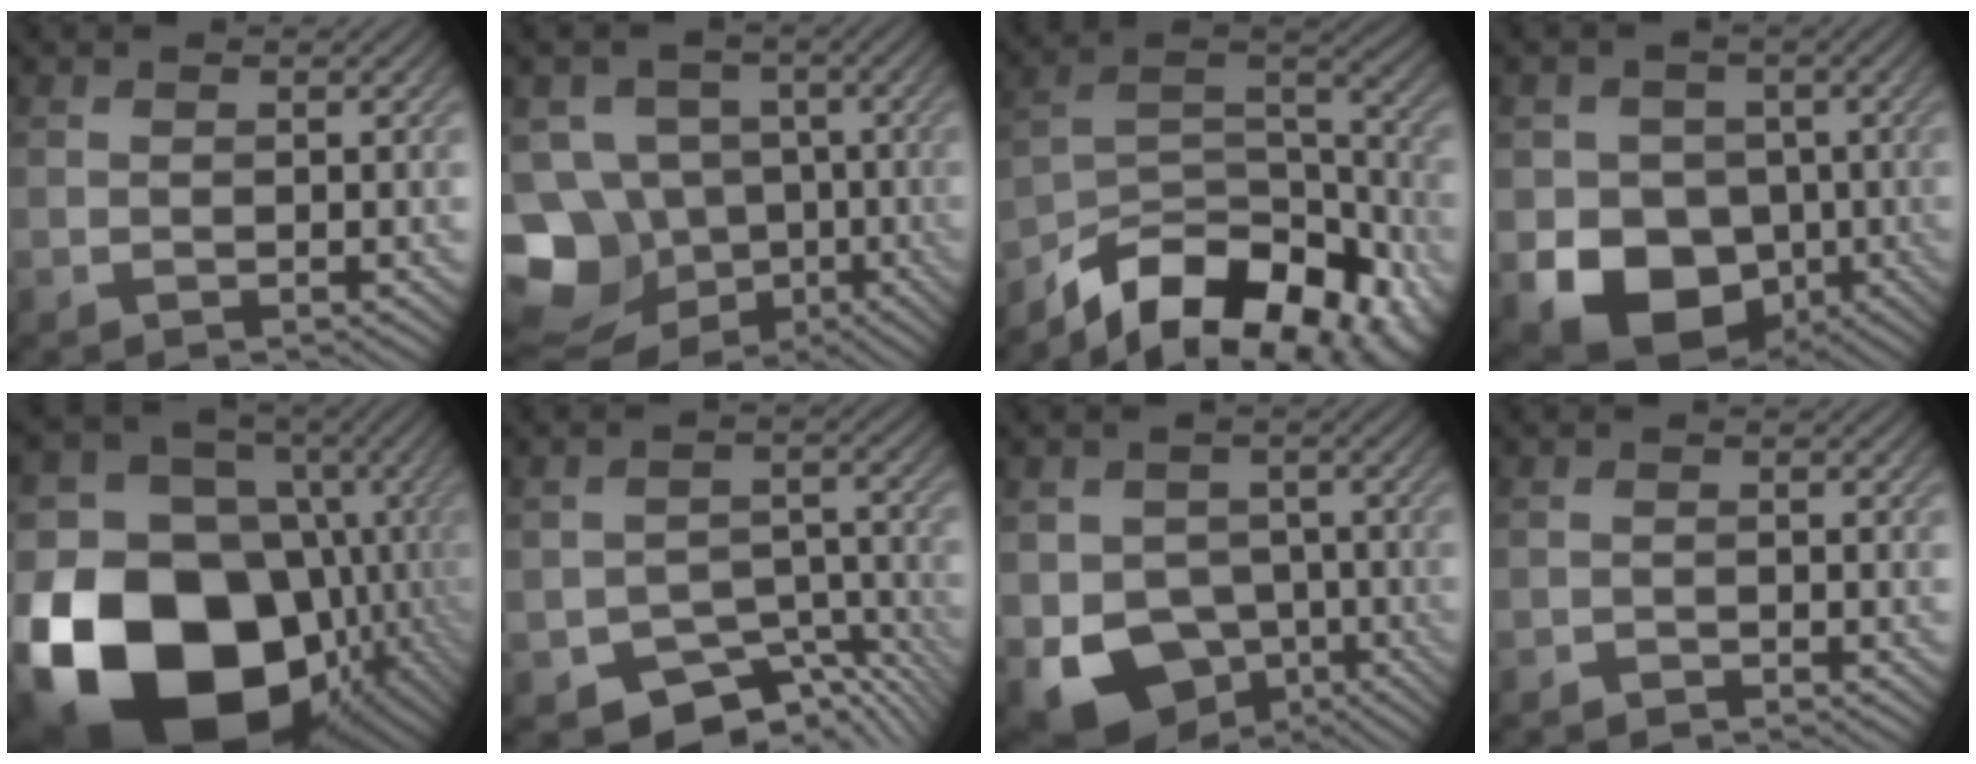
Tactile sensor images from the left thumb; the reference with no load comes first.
{"total": 14.8, "force": [-5.6, 12.5, 5.8], "torque": [-0.171, -0.008, -0.102]}
{"total": 14.0, "force": [-10.5, 6.1, 7.0], "torque": [-0.135, -0.008, -0.166]}
{"total": 10.7, "force": [-3.9, 8.6, 5.0], "torque": [-0.080, -0.028, -0.090]}
{"total": 22.9, "force": [-7.6, 18.0, 12.0], "torque": [-0.266, -0.031, -0.112]}
{"total": 8.2, "force": [-5.9, 4.5, 3.5], "torque": [-0.046, -0.014, -0.088]}
{"total": 9.8, "force": [-4.2, 7.7, 4.3], "torque": [-0.085, -0.030, -0.078]}
{"total": 1.1, "force": [-1.1, 0.1, 0.1], "torque": [0.000, 0.000, -0.022]}